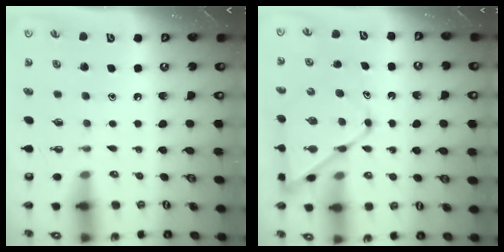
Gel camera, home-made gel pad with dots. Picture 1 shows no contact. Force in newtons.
{"total": 12.6, "press": 12.6, "slide": 1.1}